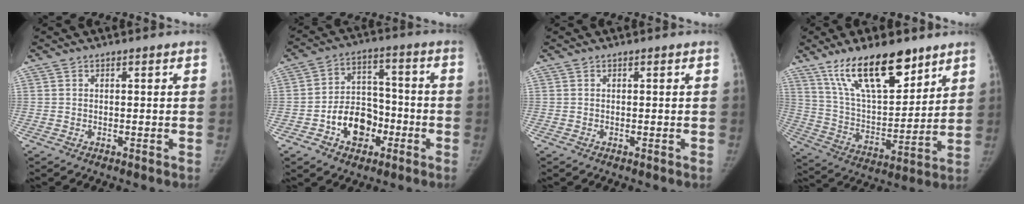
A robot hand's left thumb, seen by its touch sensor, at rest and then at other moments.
{"total": 11.4, "force": [-4.5, 8.3, 6.4], "torque": [-0.062, 0.042, -0.074]}
{"total": 0.0}
{"total": 19.8, "force": [13.1, 7.8, 12.6], "torque": [-0.181, -0.065, 0.243]}